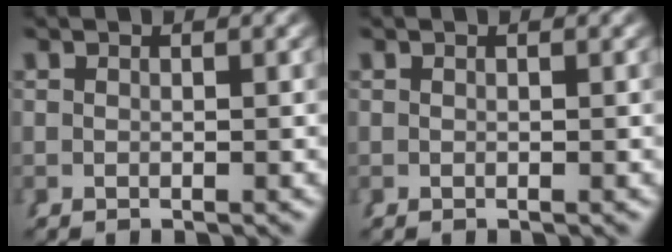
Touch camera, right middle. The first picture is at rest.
{"total": 0.0}